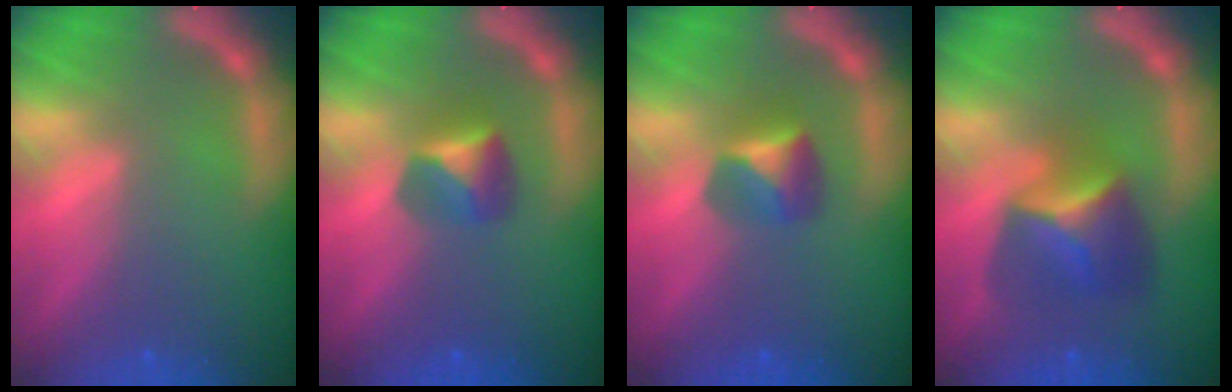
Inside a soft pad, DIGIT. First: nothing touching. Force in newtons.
{"total": 2.9}
{"total": 2.9}
{"total": 5.4}